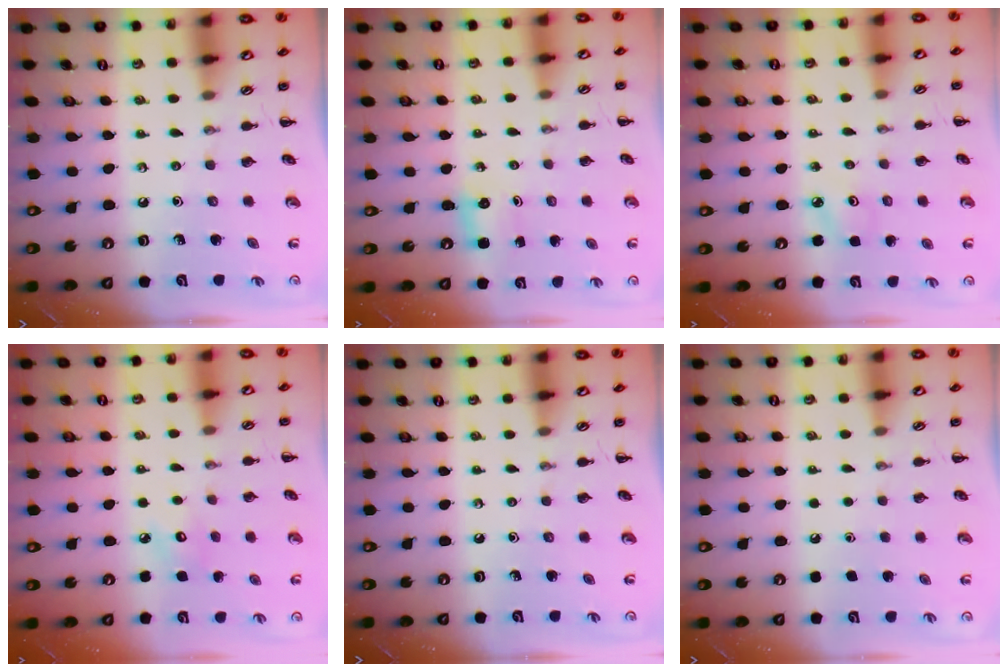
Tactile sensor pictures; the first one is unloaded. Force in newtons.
{"total": 1.8, "press": 1.7, "slide": 0.5}
{"total": 2.4, "press": 2.3, "slide": 0.6}
{"total": 3.9, "press": 3.8, "slide": 0.9}
{"total": 0.0}
{"total": 1.6, "press": 1.6, "slide": 0.1}